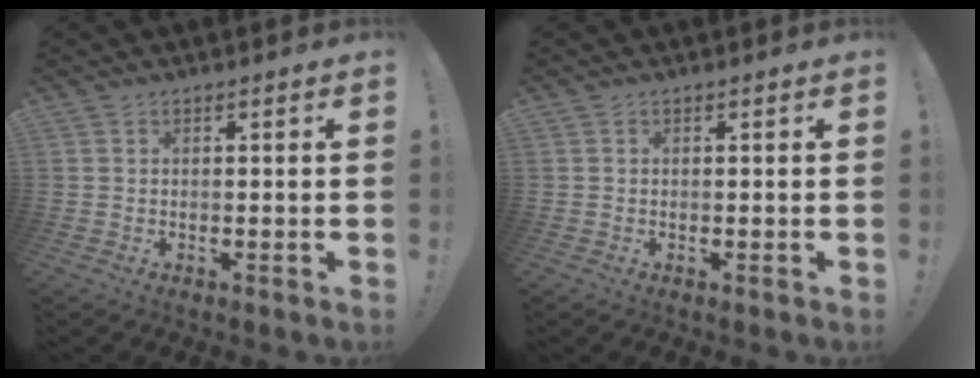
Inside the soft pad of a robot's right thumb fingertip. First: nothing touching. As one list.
[{"total": 0.0}]